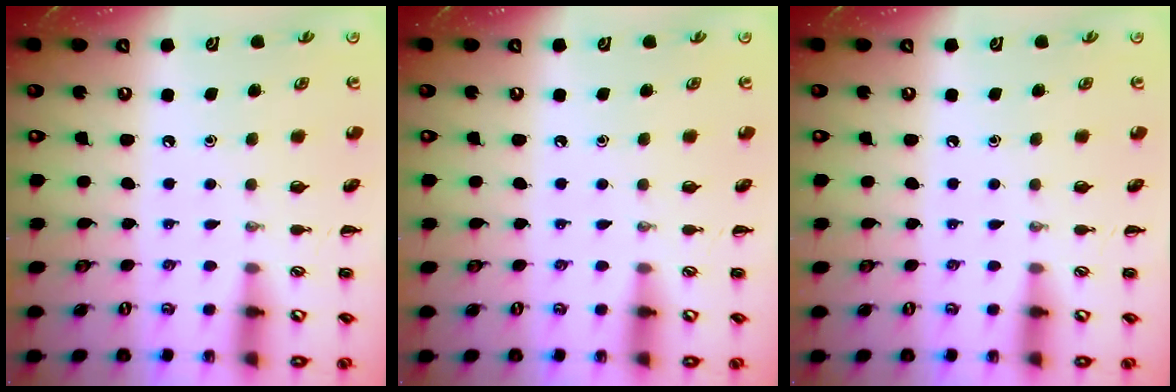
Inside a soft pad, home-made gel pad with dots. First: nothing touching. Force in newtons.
{"total": 0.0}
{"total": 0.0}